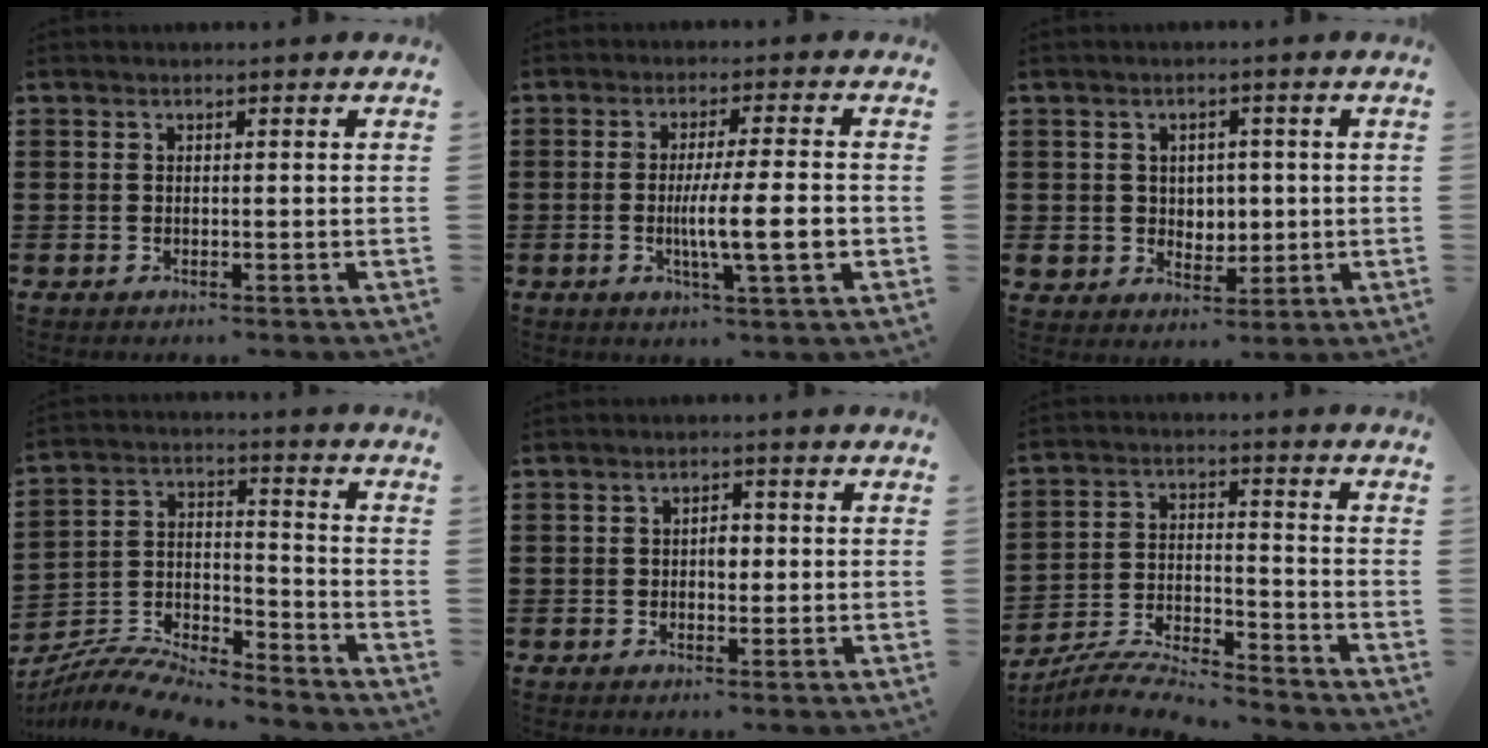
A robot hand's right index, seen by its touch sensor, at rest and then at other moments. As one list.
[{"total": 9.1, "force": [-1.6, 1.2, 8.9], "torque": [-0.145, -0.011, -0.030]}, {"total": 4.0, "force": [1.1, 3.8, 0.7], "torque": [-0.025, 0.009, 0.017]}, {"total": 7.8, "force": [-7.6, 0.7, 1.6], "torque": [-0.040, 0.002, -0.153]}, {"total": 2.4, "force": [-0.1, 1.3, 2.0], "torque": [-0.030, 0.002, -0.005]}, {"total": 6.4, "force": [-6.2, 0.1, 1.5], "torque": [-0.040, -0.003, -0.125]}]